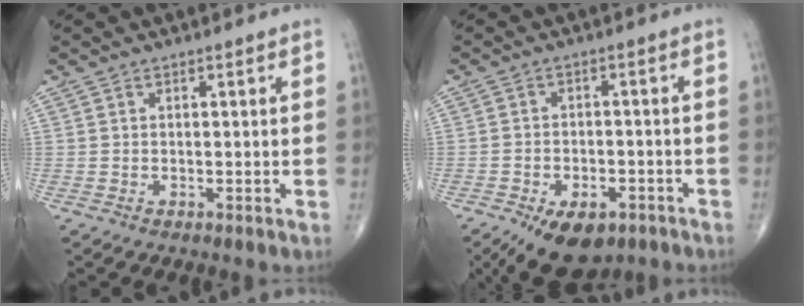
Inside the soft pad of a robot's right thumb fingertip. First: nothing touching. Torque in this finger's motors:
{"motor_torque": [2.99, 2.02, 0.48, -0.76, 0.08]}